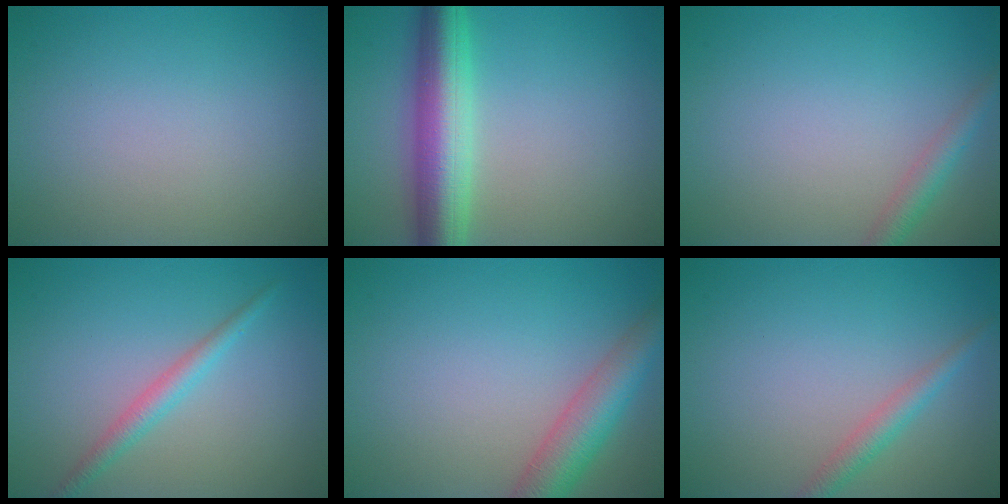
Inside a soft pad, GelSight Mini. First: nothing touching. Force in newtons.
{"total": 7.2, "press": 7.2, "slide": 0.1}
{"total": 2.1, "press": 2.1, "slide": 0.1}
{"total": 2.1, "press": 2.1, "slide": 0.0}
{"total": 5.0, "press": 5.0, "slide": 0.3}
{"total": 2.0, "press": 2.0, "slide": 0.0}